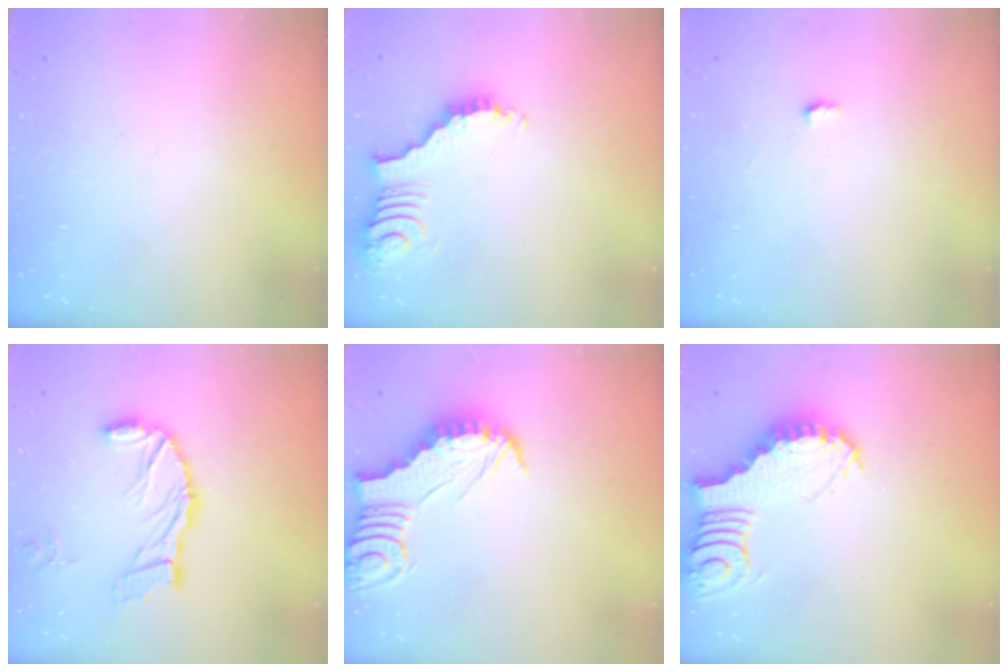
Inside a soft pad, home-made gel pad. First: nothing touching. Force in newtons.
{"total": 3.9, "press": 3.8, "slide": 0.7}
{"total": 3.2, "press": 3.2, "slide": 0.2}
{"total": 13.9, "press": 13.7, "slide": 2.3}
{"total": 2.7, "press": 2.7, "slide": 0.3}
{"total": 3.7, "press": 3.7, "slide": 0.5}